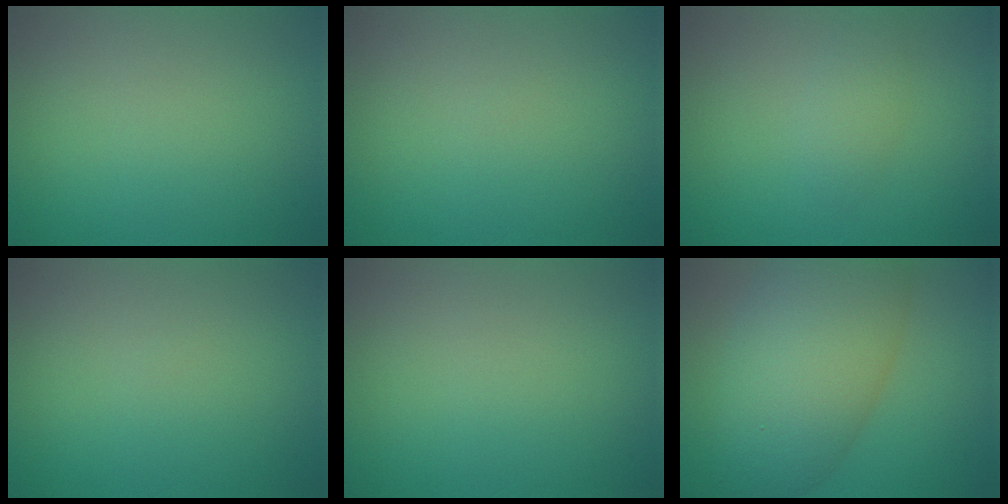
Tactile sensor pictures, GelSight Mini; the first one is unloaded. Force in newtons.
{"total": 0.0}
{"total": 1.5, "press": 1.5, "slide": 0.1}
{"total": 0.0}
{"total": 0.0}
{"total": 9.5, "press": 9.5, "slide": 0.2}